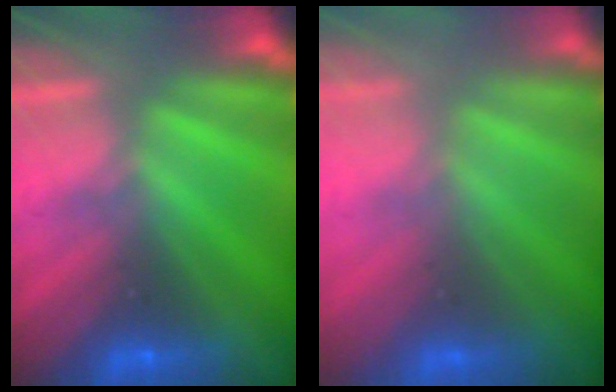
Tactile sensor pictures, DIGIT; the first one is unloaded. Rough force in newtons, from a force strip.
{"total": 2.9}